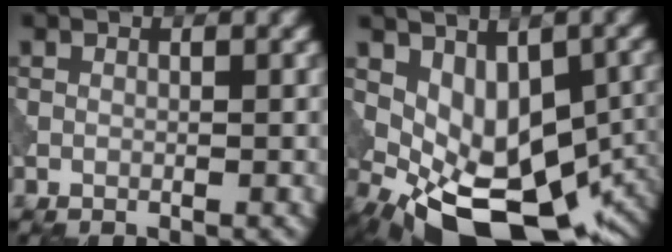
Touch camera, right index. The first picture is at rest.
{"total": 10.6, "force": [-1.5, 5.7, 8.8], "torque": [-0.143, -0.024, -0.009]}